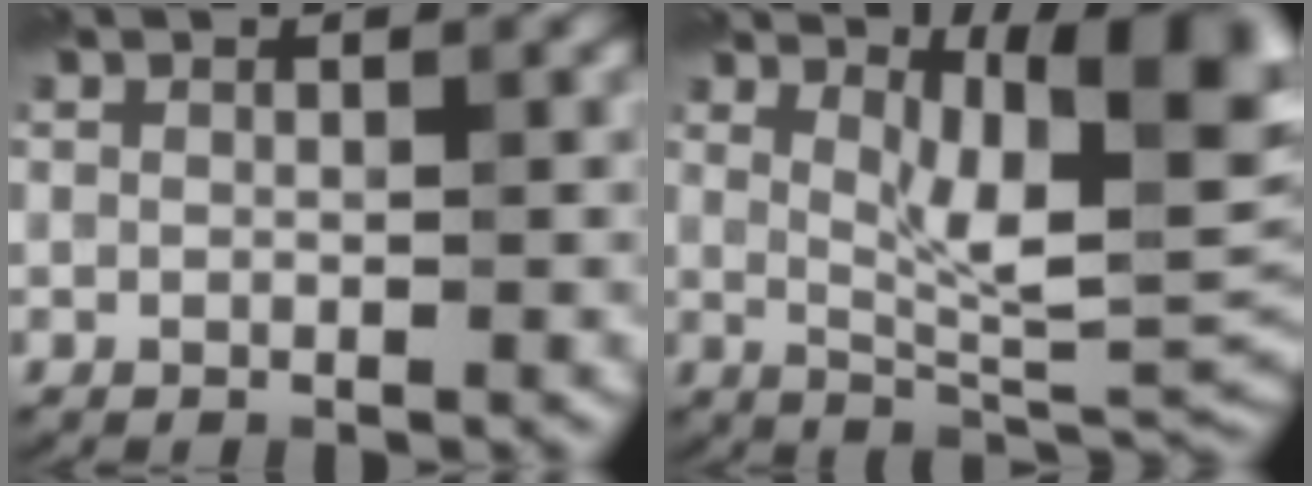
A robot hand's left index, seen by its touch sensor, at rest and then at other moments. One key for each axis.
{"total": 9.3, "fx": 3.6, "fy": 2.3, "fz": 8.2, "tx": -0.117, "ty": 0.001, "tz": 0.062}